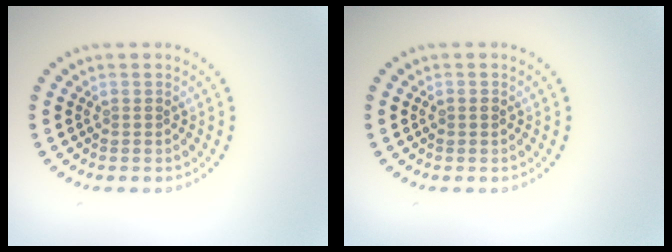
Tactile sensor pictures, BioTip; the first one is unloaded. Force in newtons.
{"total": 0.9, "press": 0.9, "slide": 0.1}